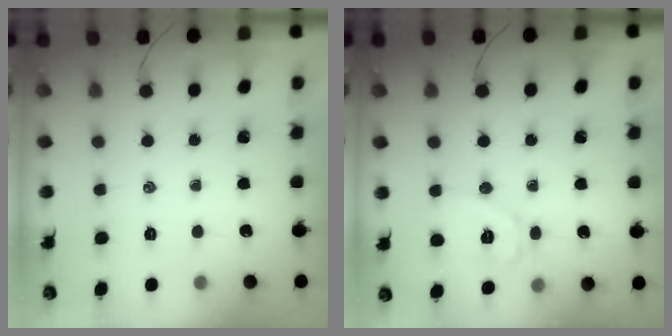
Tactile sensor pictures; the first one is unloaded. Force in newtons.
{"total": 8.2, "press": 8.2, "slide": 0.3}